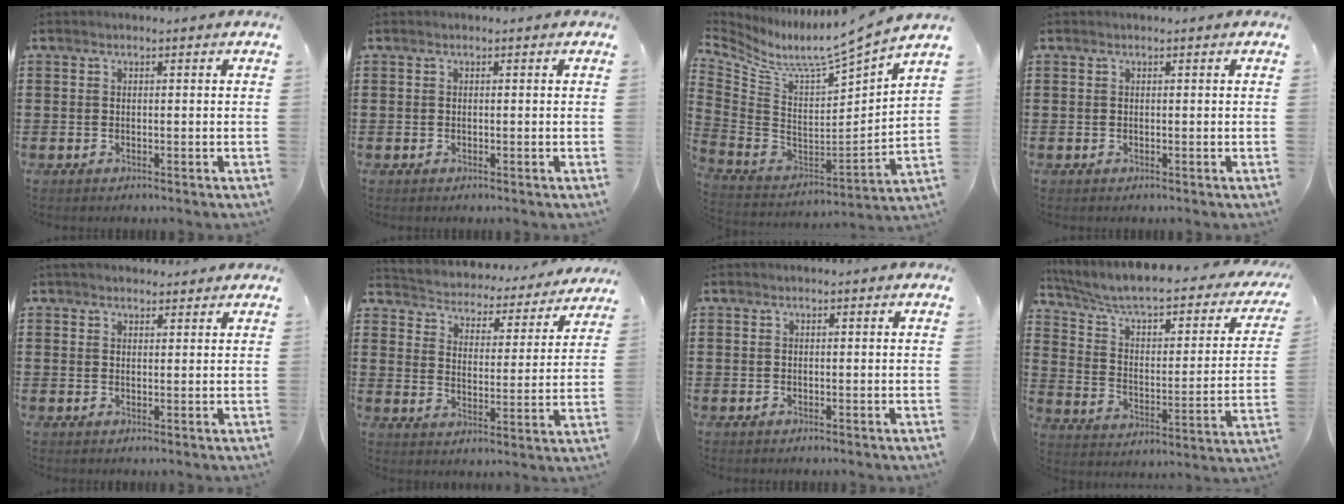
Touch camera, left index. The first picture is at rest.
{"total": 0.0}
{"total": 6.9, "force": [5.9, 0.6, 3.6], "torque": [-0.096, -0.055, 0.087]}
{"total": 0.0}
{"total": 2.1, "force": [2.0, 0.6, 0.3], "torque": [-0.011, 0.003, 0.039]}
{"total": 3.0, "force": [3.0, 0.4, -0.2], "torque": [-0.021, -0.031, 0.040]}
{"total": 0.0}
{"total": 5.8, "force": [4.5, 1.0, 3.5], "torque": [-0.089, -0.043, 0.071]}